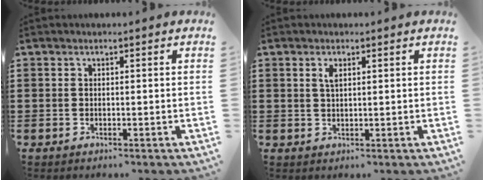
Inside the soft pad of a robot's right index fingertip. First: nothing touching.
{"total": 1.9, "force": [0.8, 0.6, 1.6], "torque": [-0.036, 0.001, 0.014]}